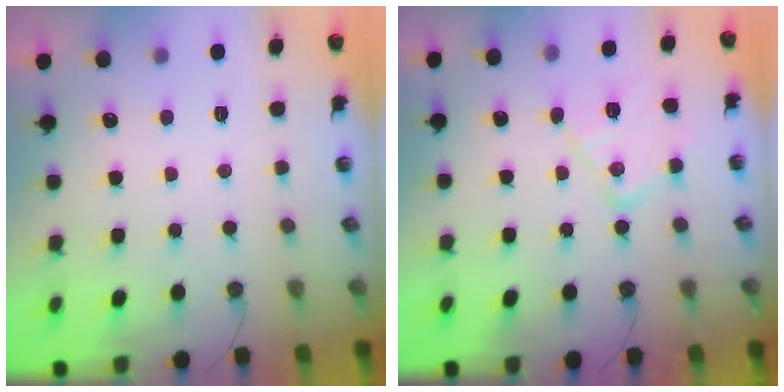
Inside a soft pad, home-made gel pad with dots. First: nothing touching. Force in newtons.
{"total": 12.8, "press": 12.8, "slide": 0.5}